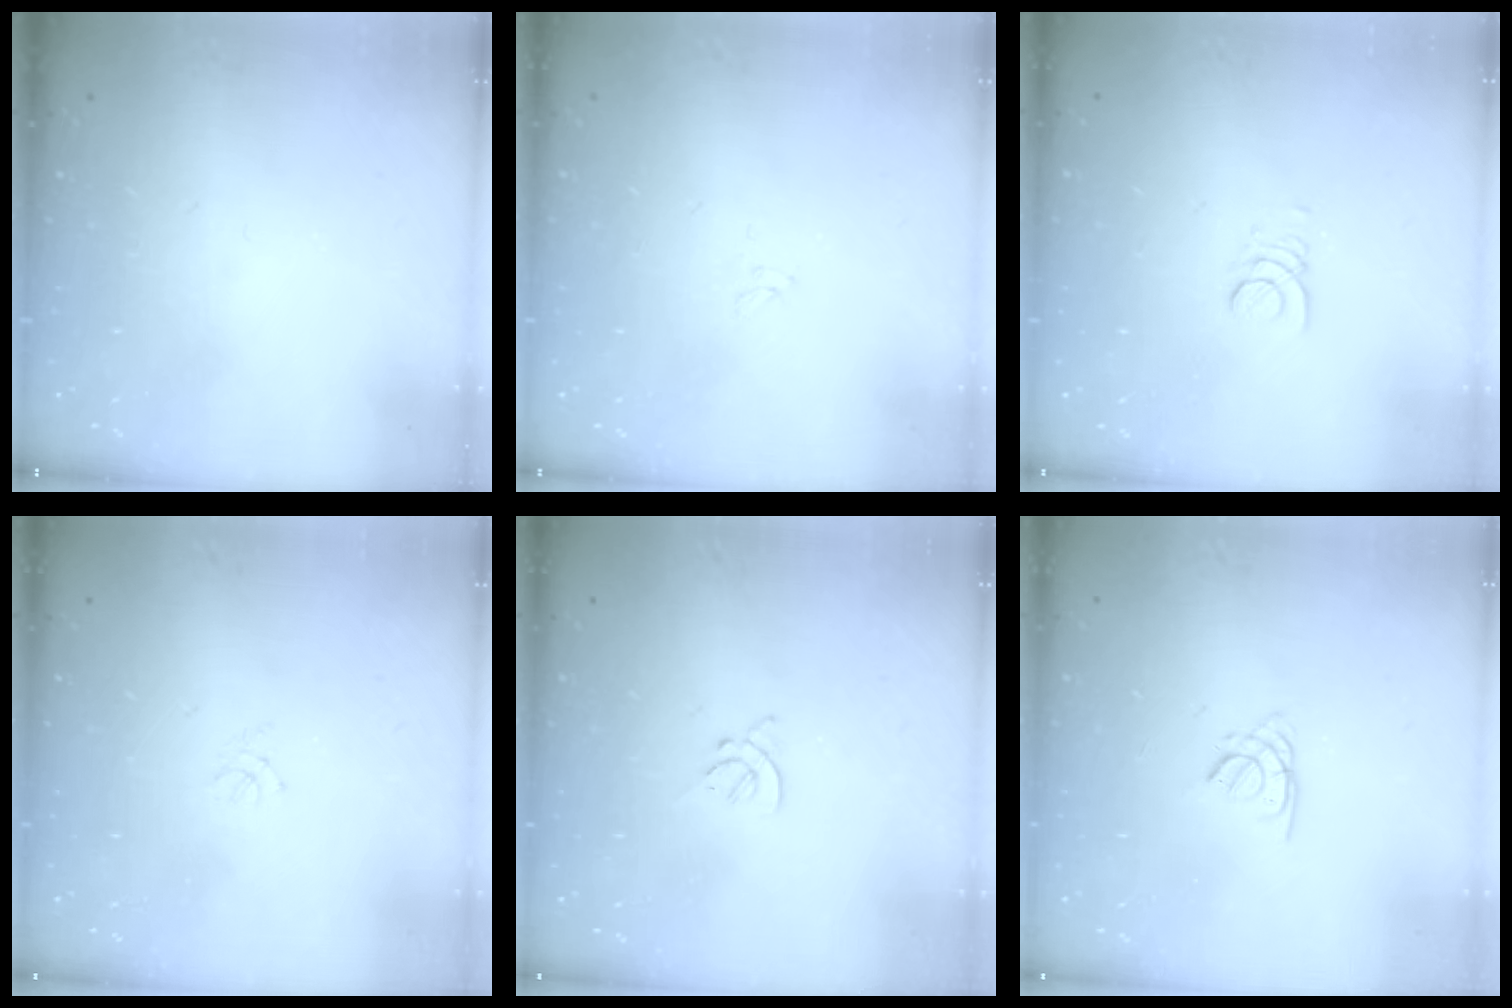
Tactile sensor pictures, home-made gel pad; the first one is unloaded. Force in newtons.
{"total": 4.6, "press": 4.6, "slide": 0.4}
{"total": 1.4, "press": 1.4, "slide": 0.2}
{"total": 1.5, "press": 1.4, "slide": 0.4}
{"total": 2.2, "press": 2.1, "slide": 0.6}
{"total": 1.3, "press": 1.3, "slide": 0.4}